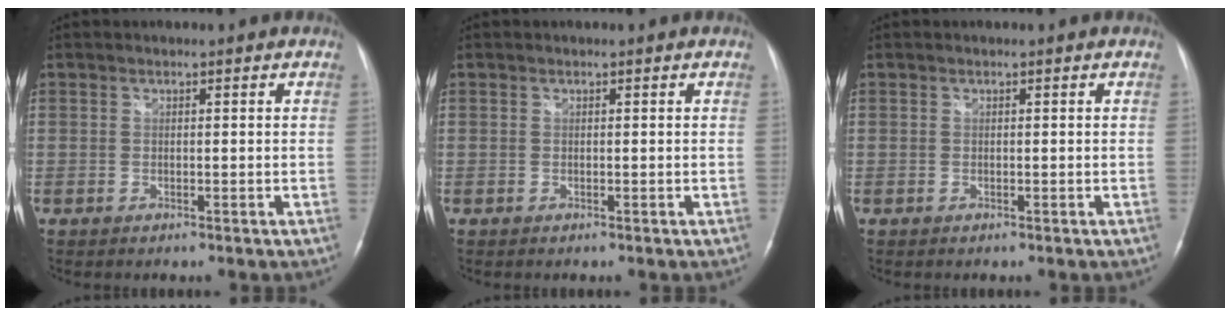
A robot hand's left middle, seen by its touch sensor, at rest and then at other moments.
{"total": 0.0}
{"total": 0.0}